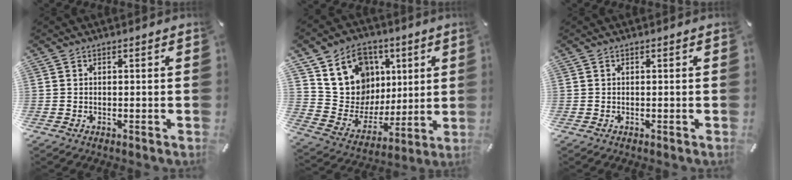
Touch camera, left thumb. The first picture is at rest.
{"total": 16.0, "force": [6.2, 14.2, 4.3], "torque": [-0.064, -0.042, 0.132]}
{"total": 0.0}